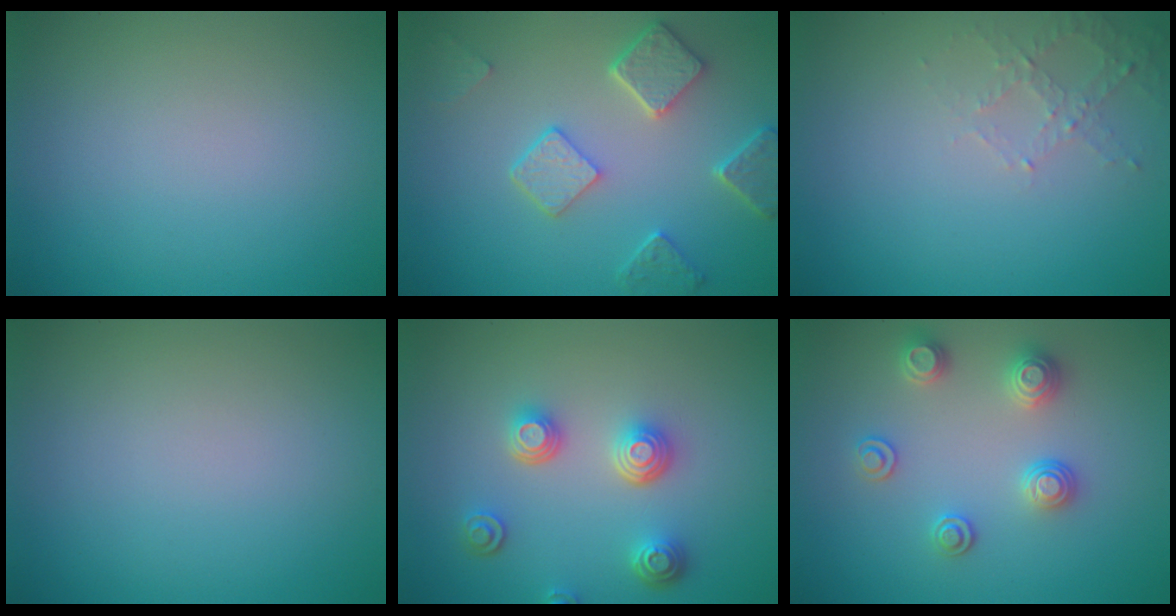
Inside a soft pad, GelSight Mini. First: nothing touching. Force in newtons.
{"total": 4.7, "press": 3.7, "slide": 2.9}
{"total": 1.8, "press": 1.7, "slide": 0.5}
{"total": 0.0}
{"total": 3.9, "press": 3.2, "slide": 2.2}
{"total": 2.9, "press": 2.9, "slide": 0.2}